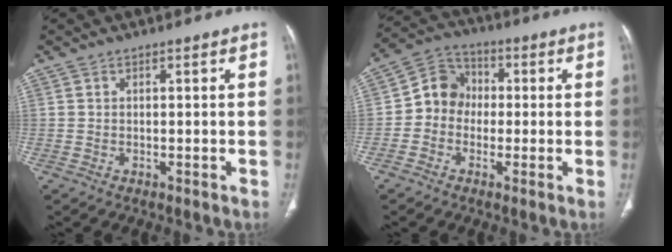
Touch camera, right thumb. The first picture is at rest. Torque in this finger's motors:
{"motor_torque": [1.06, 0.82, 0.63, -0.47, 0.00]}